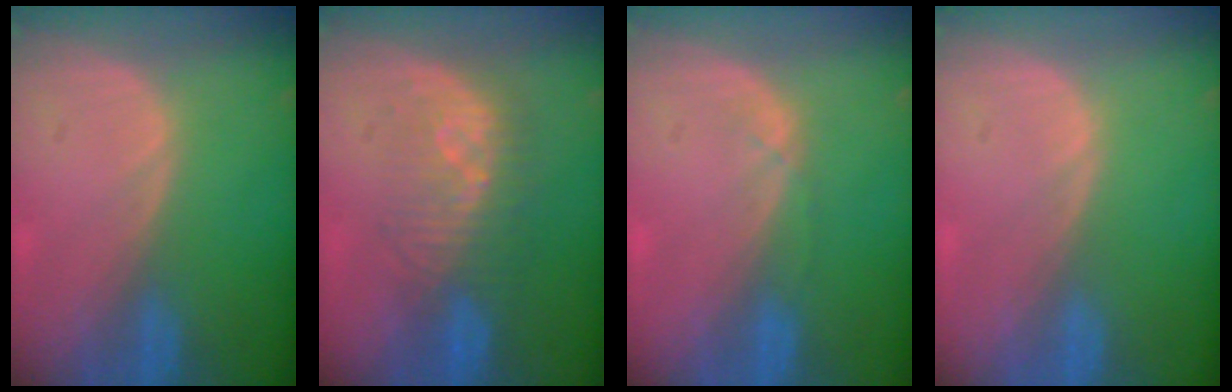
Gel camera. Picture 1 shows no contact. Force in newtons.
{"total": 8.0, "press": 7.5, "slide": 2.9}
{"total": 1.1, "press": 1.1, "slide": 0.2}
{"total": 0.0}